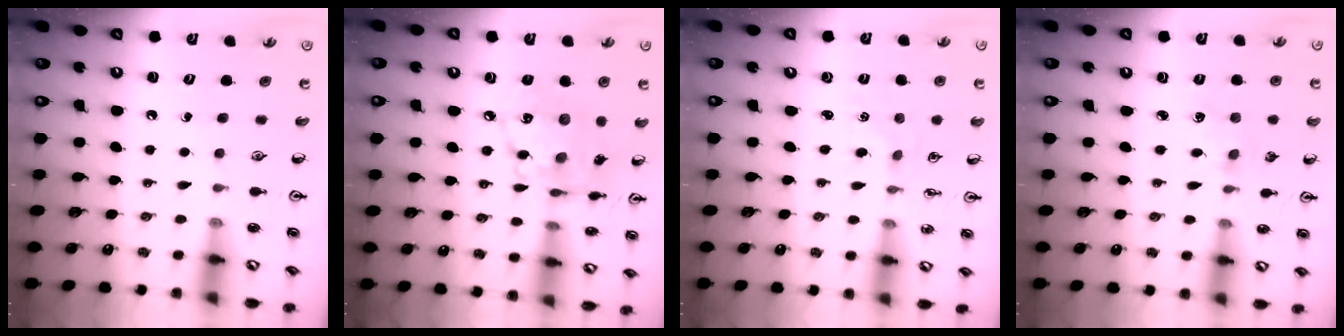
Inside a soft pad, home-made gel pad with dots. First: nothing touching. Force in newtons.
{"total": 13.2, "press": 13.2, "slide": 0.7}
{"total": 1.0, "press": 0.9, "slide": 0.2}
{"total": 2.5, "press": 2.5, "slide": 0.3}